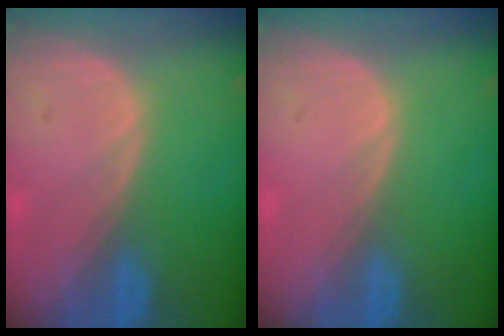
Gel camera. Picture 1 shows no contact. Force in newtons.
{"total": 0.0}